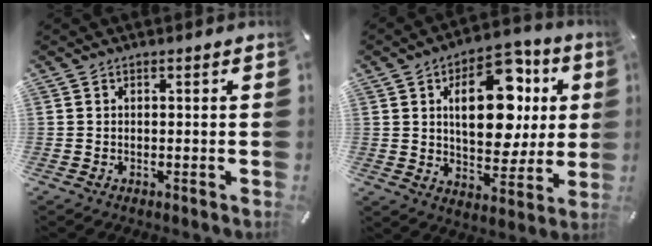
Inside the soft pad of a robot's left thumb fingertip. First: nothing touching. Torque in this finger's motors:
{"motor_torque": [0.83, 0.62, 1.14, -1.02, 0.43]}